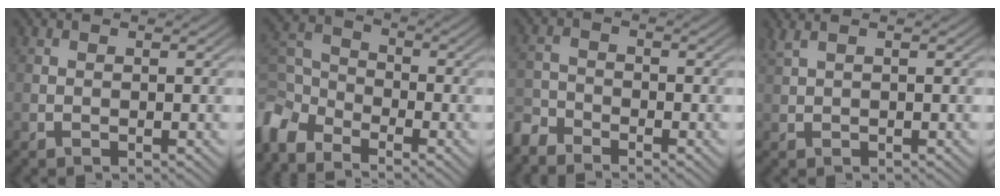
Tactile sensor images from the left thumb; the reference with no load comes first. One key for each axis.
{"total": 7.9, "fx": -5.2, "fy": 4.3, "fz": 4.0, "tx": -0.108, "ty": -0.014, "tz": -0.123}
{"total": 3.5, "fx": -3.2, "fy": 1.1, "fz": 0.9, "tx": -0.021, "ty": -0.007, "tz": -0.079}
{"total": 1.9, "fx": 1.3, "fy": 0.4, "fz": 1.3, "tx": -0.034, "ty": 0.009, "tz": 0.022}